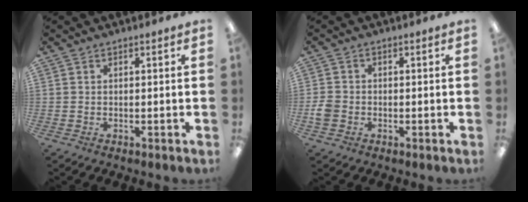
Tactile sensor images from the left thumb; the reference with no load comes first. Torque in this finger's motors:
{"motor_torque": [-0.18, 0.20, 0.11, -0.03, 0.00]}